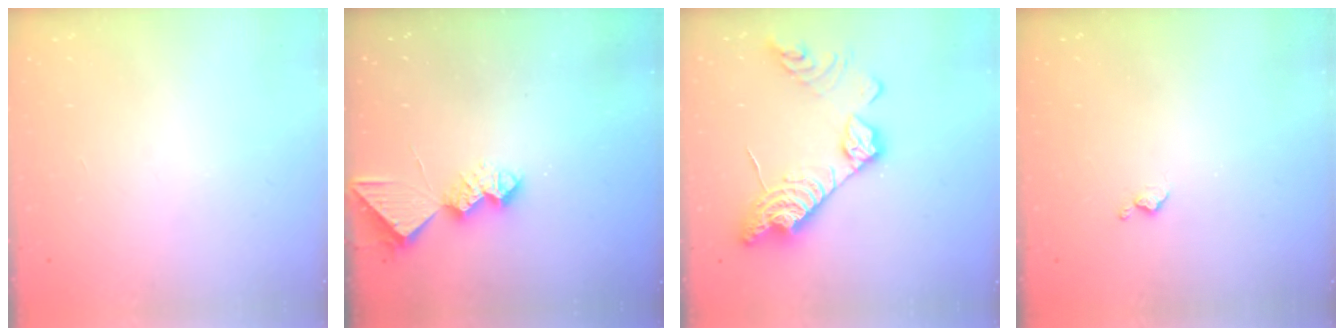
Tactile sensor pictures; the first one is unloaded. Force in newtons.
{"total": 9.4, "press": 9.3, "slide": 0.7}
{"total": 17.9, "press": 17.8, "slide": 1.5}
{"total": 3.4, "press": 3.3, "slide": 0.6}